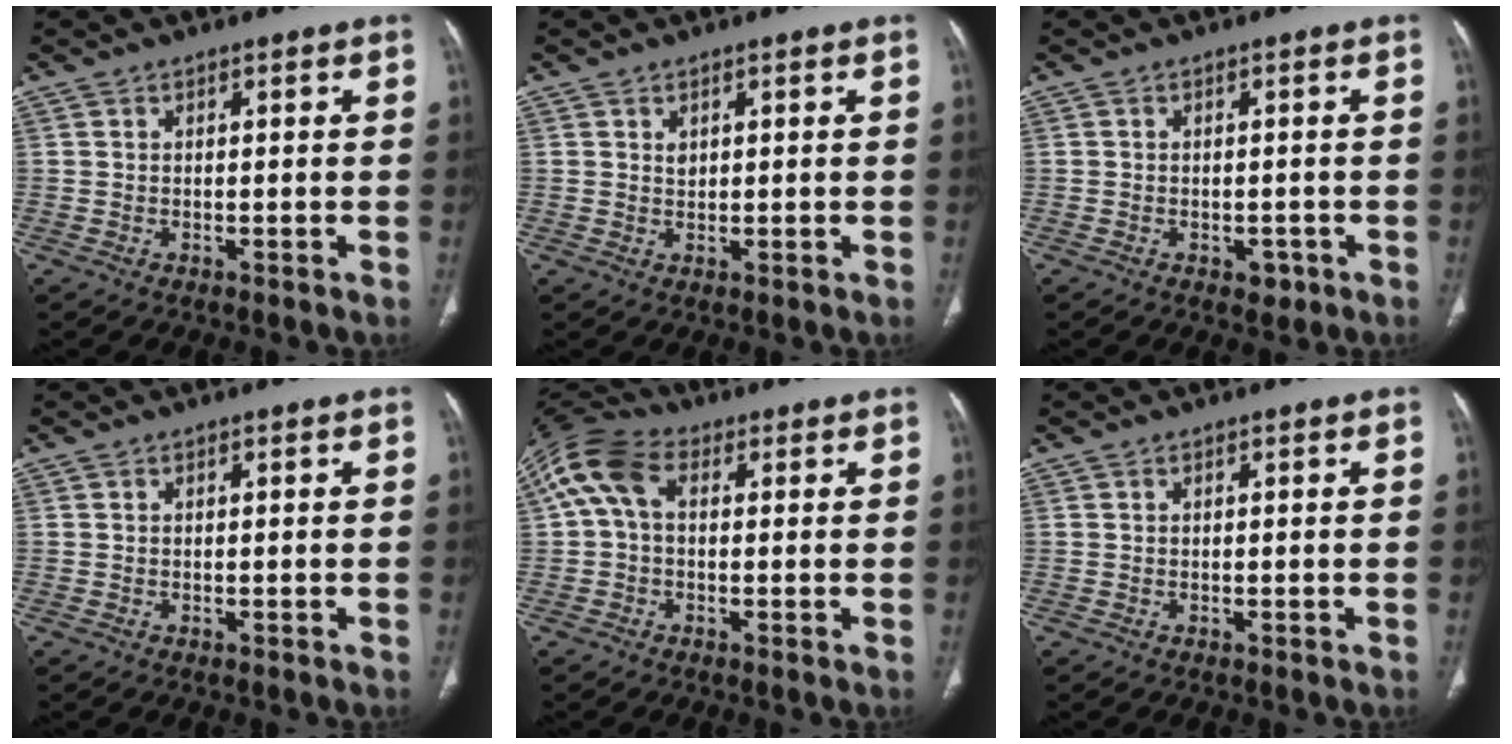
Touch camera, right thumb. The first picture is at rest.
{"total": 1.3, "force": [0.7, 0.9, 0.7], "torque": [-0.006, -0.005, 0.015]}
{"total": 2.2, "force": [-1.1, 1.5, 1.2], "torque": [-0.003, 0.003, -0.008]}
{"total": 0.0}
{"total": 9.7, "force": [1.8, 6.4, 7.1], "torque": [-0.150, 0.033, 0.024]}
{"total": 0.0}